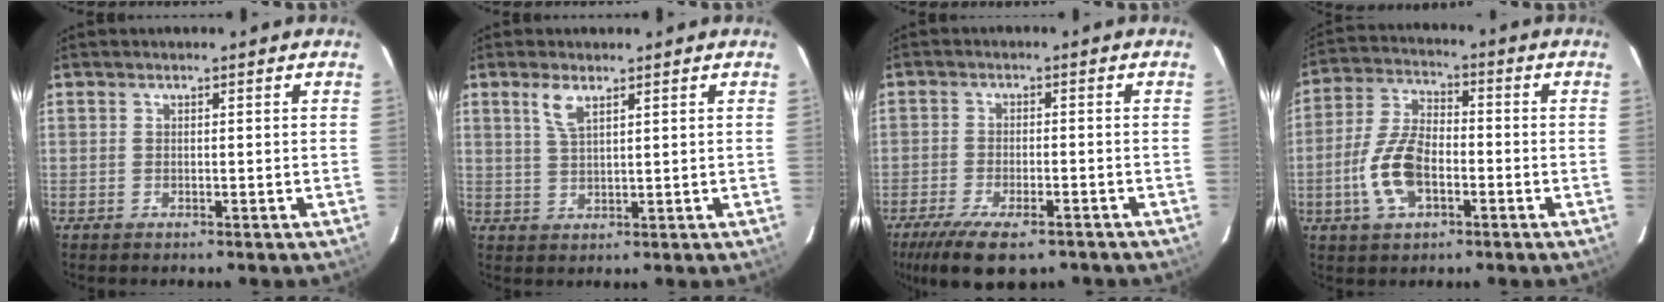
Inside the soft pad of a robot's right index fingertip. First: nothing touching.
{"total": 3.7, "force": [2.2, 1.1, 2.8], "torque": [-0.057, 0.002, 0.045]}
{"total": 12.7, "force": [-9.0, 4.4, 7.8], "torque": [-0.173, -0.036, -0.147]}
{"total": 10.7, "force": [-3.4, 5.6, 8.5], "torque": [-0.183, 0.008, -0.061]}